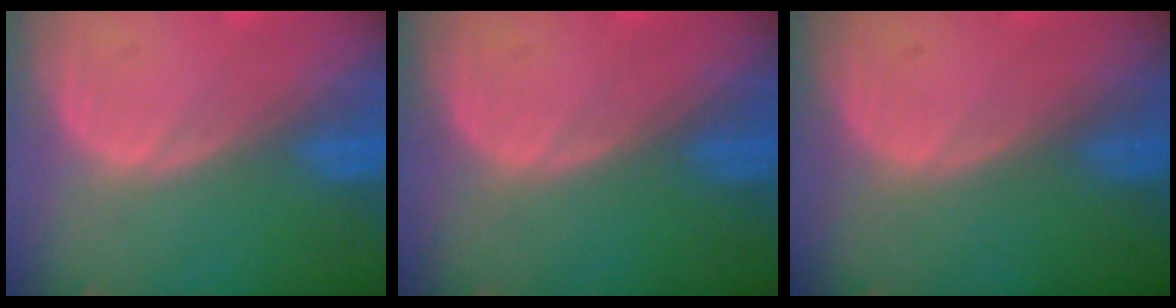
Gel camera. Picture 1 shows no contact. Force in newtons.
{"total": 0.0}
{"total": 0.0}